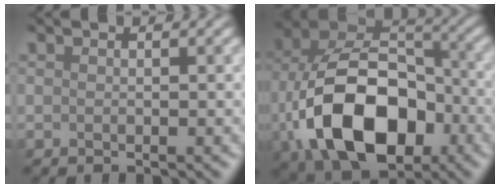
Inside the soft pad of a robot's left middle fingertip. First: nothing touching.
{"total": 13.6, "force": [-4.3, 8.5, 9.7], "torque": [-0.188, -0.007, -0.080]}